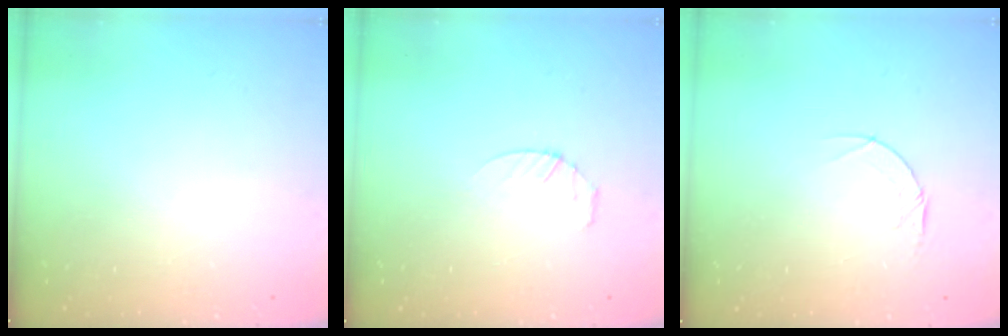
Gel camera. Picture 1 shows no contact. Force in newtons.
{"total": 2.8, "press": 2.8, "slide": 0.4}
{"total": 4.1, "press": 4.1, "slide": 0.4}